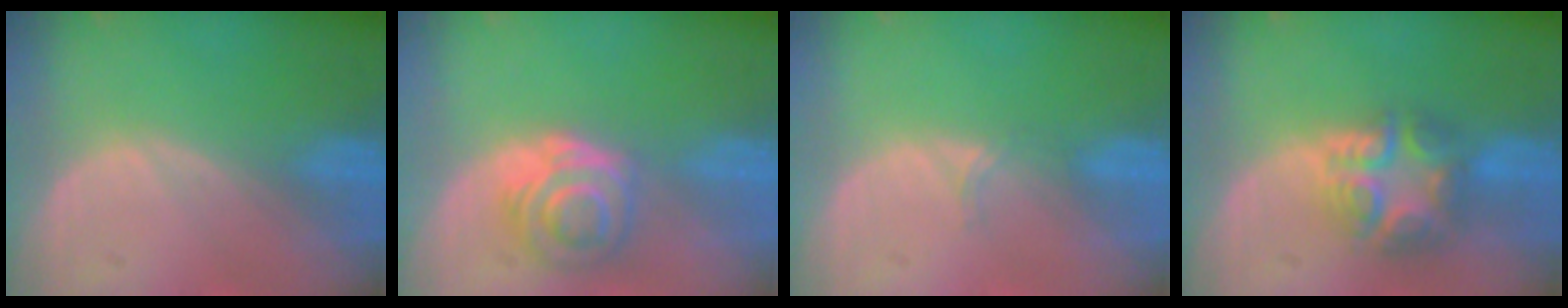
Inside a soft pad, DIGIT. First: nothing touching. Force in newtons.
{"total": 6.2, "press": 5.2, "slide": 3.3}
{"total": 1.3, "press": 1.0, "slide": 0.9}
{"total": 7.8, "press": 6.7, "slide": 4.1}